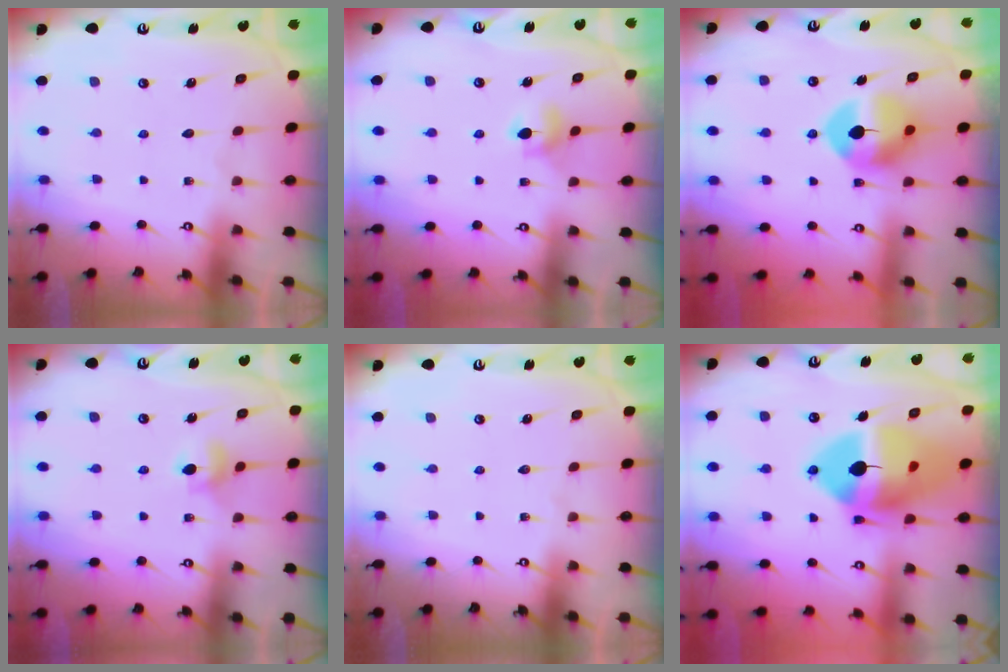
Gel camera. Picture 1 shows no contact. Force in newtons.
{"total": 5.6, "press": 5.5, "slide": 0.7}
{"total": 10.5, "press": 10.4, "slide": 1.0}
{"total": 6.6, "press": 6.6, "slide": 1.0}
{"total": 0.0}
{"total": 19.9, "press": 19.7, "slide": 2.5}